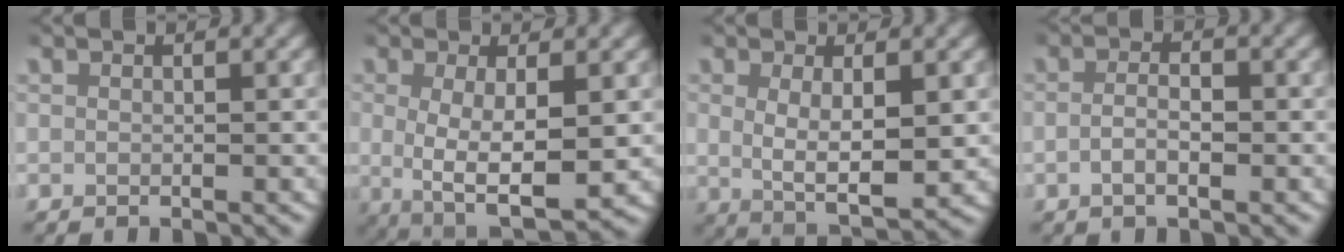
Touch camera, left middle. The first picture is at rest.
{"total": 6.6, "force": [-1.5, 3.5, 5.4], "torque": [-0.117, -0.042, -0.002]}
{"total": 5.1, "force": [0.0, 2.2, 4.5], "torque": [-0.083, -0.022, 0.013]}
{"total": 2.2, "force": [-1.0, 0.8, 1.8], "torque": [-0.032, -0.002, -0.018]}